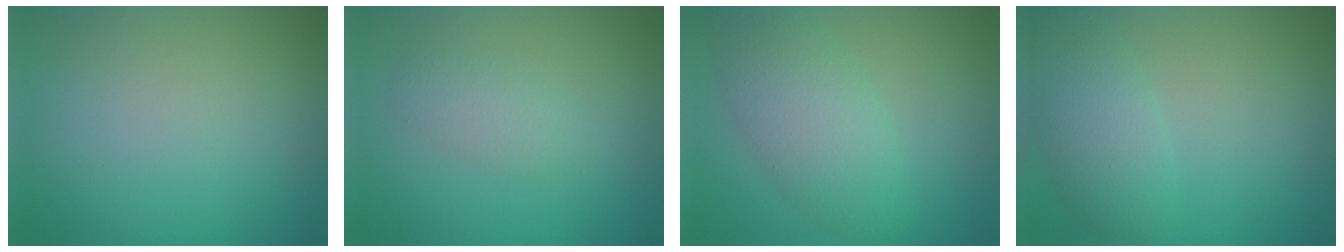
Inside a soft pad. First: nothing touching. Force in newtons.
{"total": 1.9, "press": 1.9, "slide": 0.0}
{"total": 5.2, "press": 5.2, "slide": 0.2}
{"total": 4.2, "press": 4.2, "slide": 0.2}